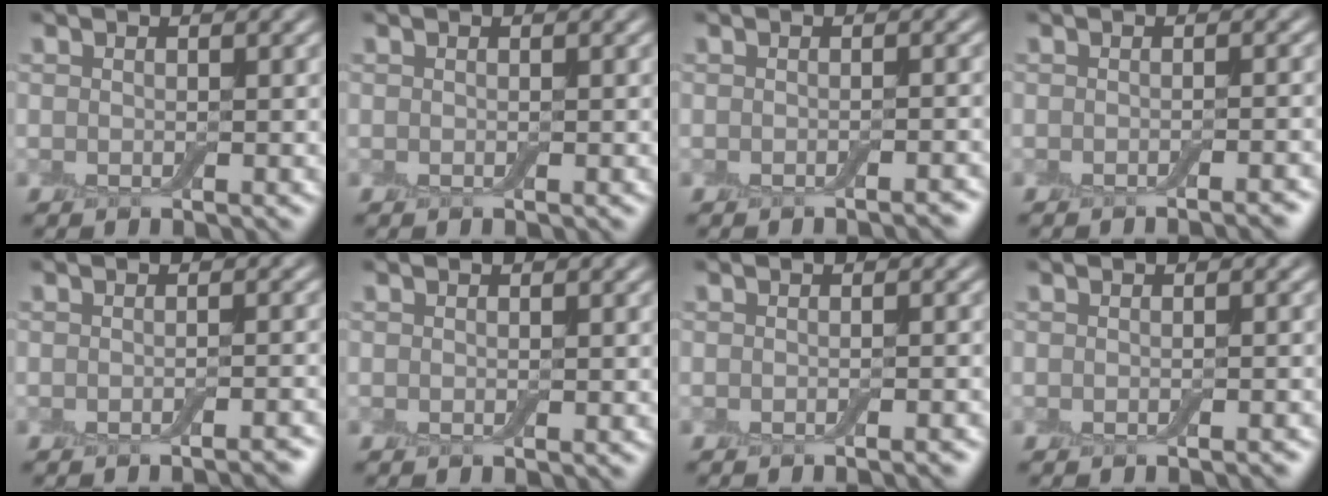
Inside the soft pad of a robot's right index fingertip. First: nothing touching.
{"total": 0.0}
{"total": 1.2, "force": [-0.9, 0.3, 0.8], "torque": [-0.004, 0.001, -0.015]}
{"total": 2.0, "force": [-1.3, 0.4, 1.5], "torque": [-0.006, 0.002, -0.021]}
{"total": 1.8, "force": [-1.3, 0.4, 1.2], "torque": [-0.005, 0.003, -0.019]}
{"total": 0.0}
{"total": 1.3, "force": [-0.8, 0.3, 0.9], "torque": [-0.002, 0.001, -0.014]}
{"total": 0.8, "force": [-0.5, 0.1, 0.5], "torque": [-0.004, 0.002, -0.008]}